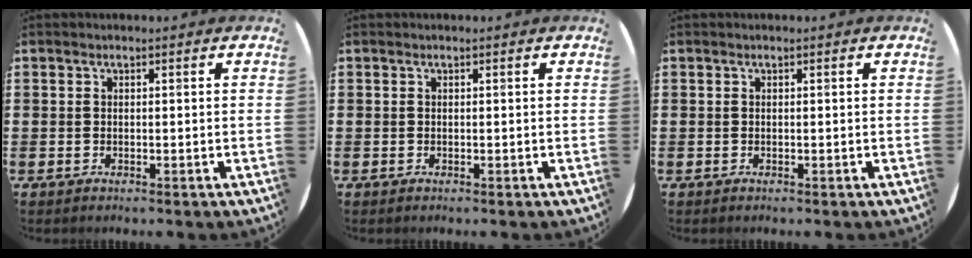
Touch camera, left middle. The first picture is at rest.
{"total": 0.0}
{"total": 0.0}